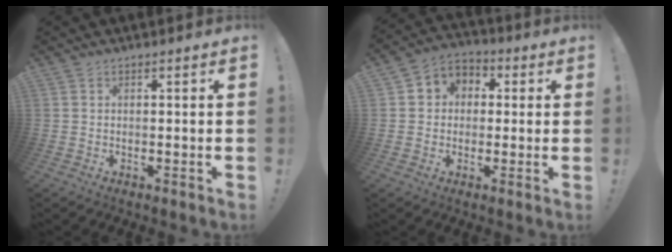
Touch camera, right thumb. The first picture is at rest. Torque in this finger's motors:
{"motor_torque": [-0.28, 0.79, 0.02, 0.01, 0.01]}